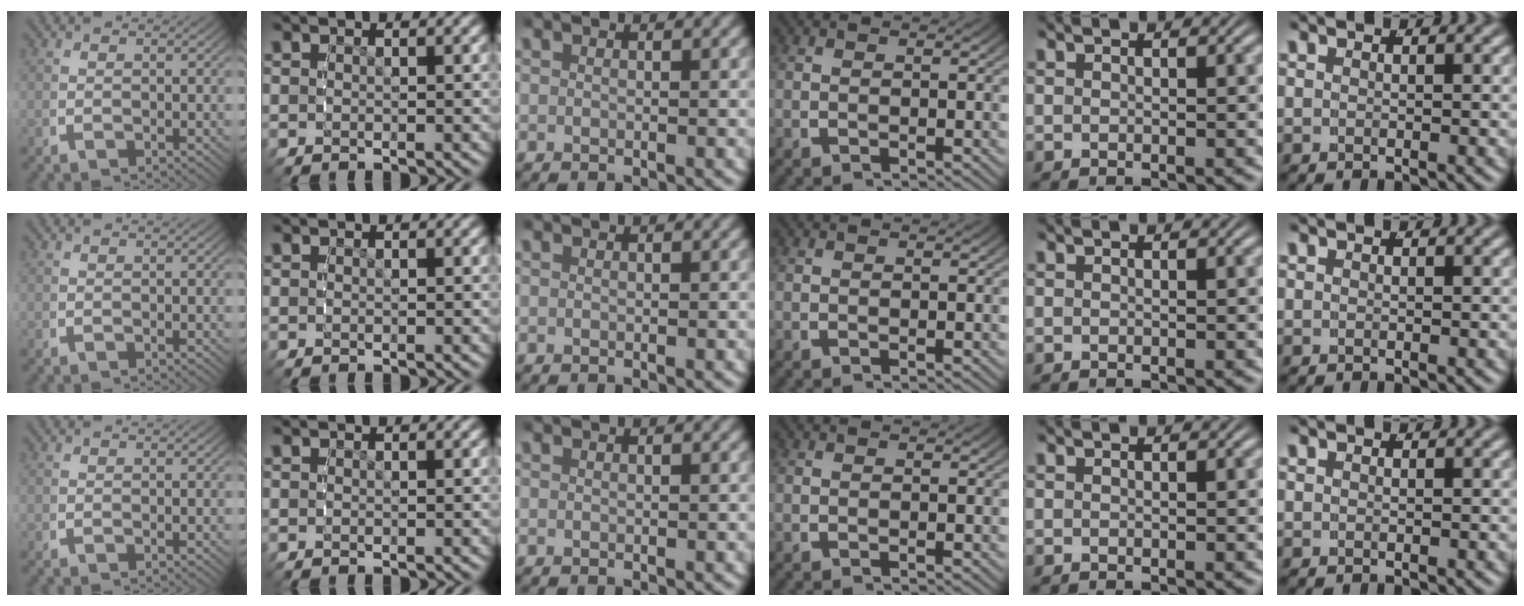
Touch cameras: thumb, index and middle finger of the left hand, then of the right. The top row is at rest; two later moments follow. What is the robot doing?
{"motion": "reach", "object": "toothpaste"}